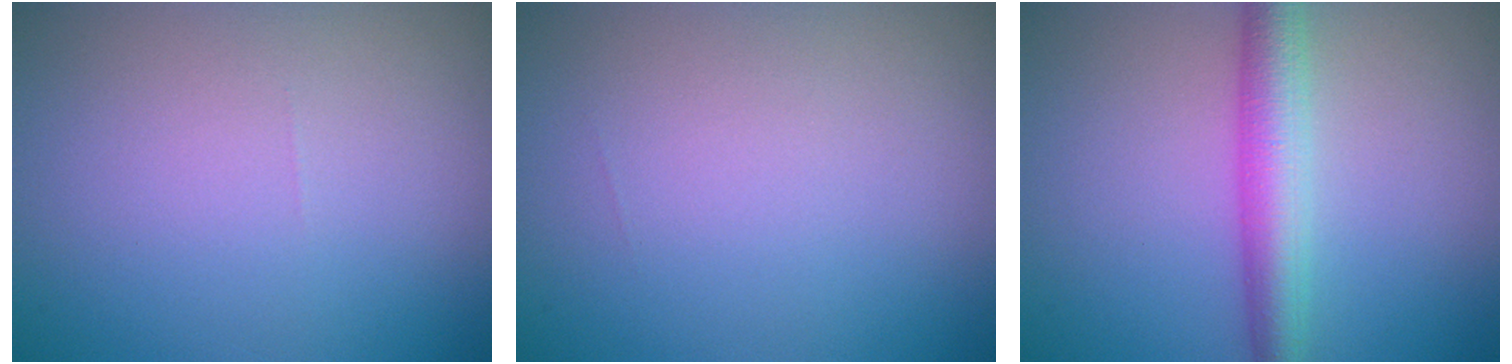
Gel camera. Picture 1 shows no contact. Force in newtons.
{"total": 0.0}
{"total": 4.5, "press": 4.5, "slide": 0.1}